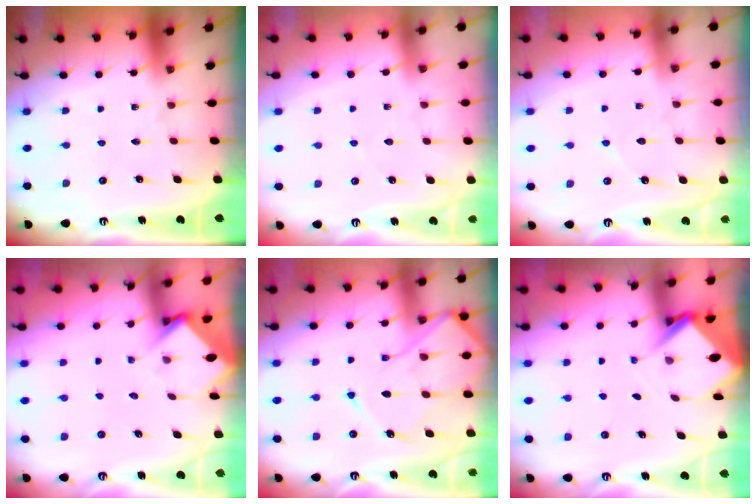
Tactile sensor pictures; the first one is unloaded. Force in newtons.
{"total": 2.1, "press": 2.1, "slide": 0.3}
{"total": 3.9, "press": 3.8, "slide": 0.5}
{"total": 3.6, "press": 3.6, "slide": 0.2}
{"total": 13.4, "press": 13.4, "slide": 1.5}
{"total": 3.6, "press": 3.6, "slide": 0.3}